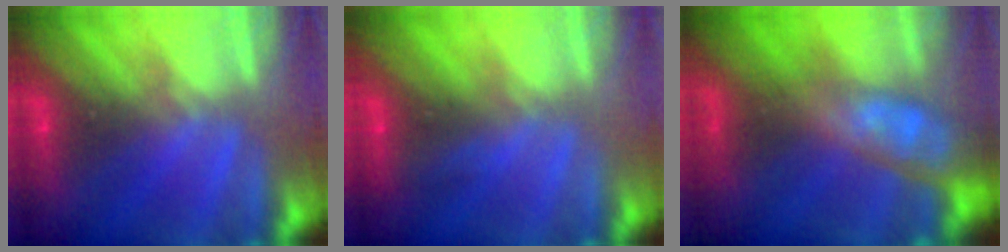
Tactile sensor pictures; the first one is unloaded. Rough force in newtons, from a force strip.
{"total": 2.8}
{"total": 9.0}